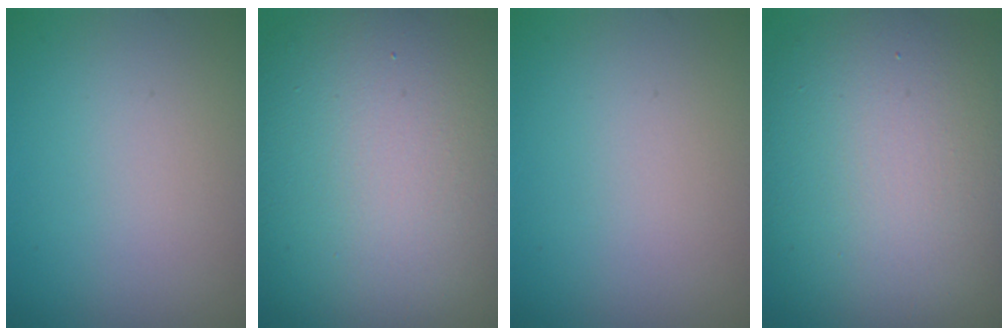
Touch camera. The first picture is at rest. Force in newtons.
{"total": 17.4, "press": 17.3, "slide": 1.0}
{"total": 0.0}
{"total": 14.1, "press": 14.1, "slide": 0.8}